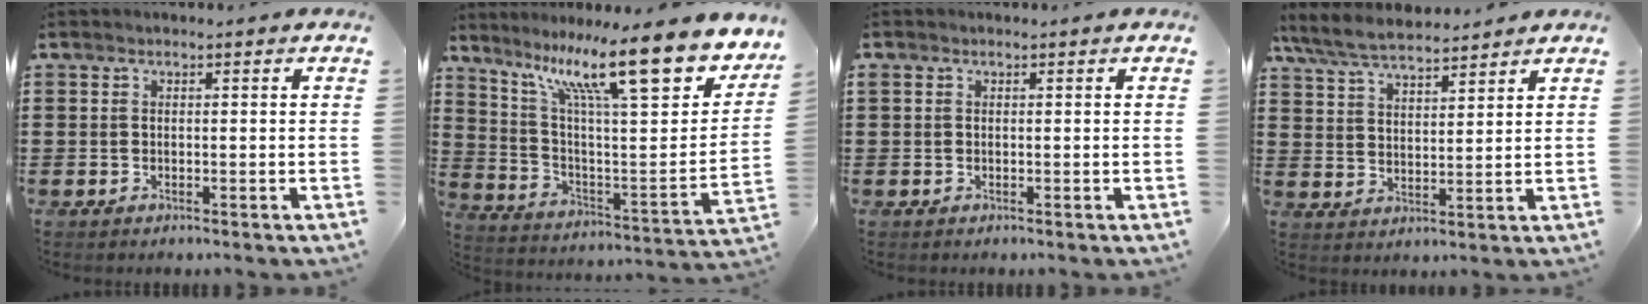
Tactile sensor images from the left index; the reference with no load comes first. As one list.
[{"total": 16.7, "force": [10.9, 3.4, 12.2], "torque": [-0.224, -0.072, 0.170]}, {"total": 0.0}, {"total": 6.6, "force": [6.0, 1.3, 2.5], "torque": [-0.070, -0.017, 0.110]}]